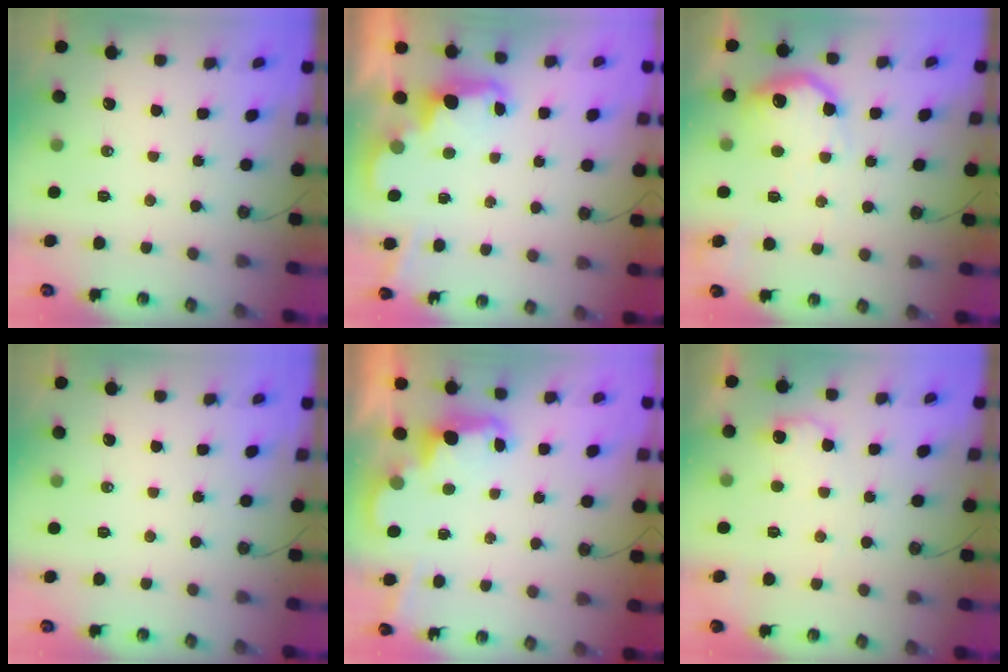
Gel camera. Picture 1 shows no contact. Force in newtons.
{"total": 2.5, "press": 2.4, "slide": 0.6}
{"total": 14.4, "press": 14.4, "slide": 1.0}
{"total": 0.0}
{"total": 2.4, "press": 2.3, "slide": 0.6}
{"total": 7.6, "press": 7.5, "slide": 0.9}